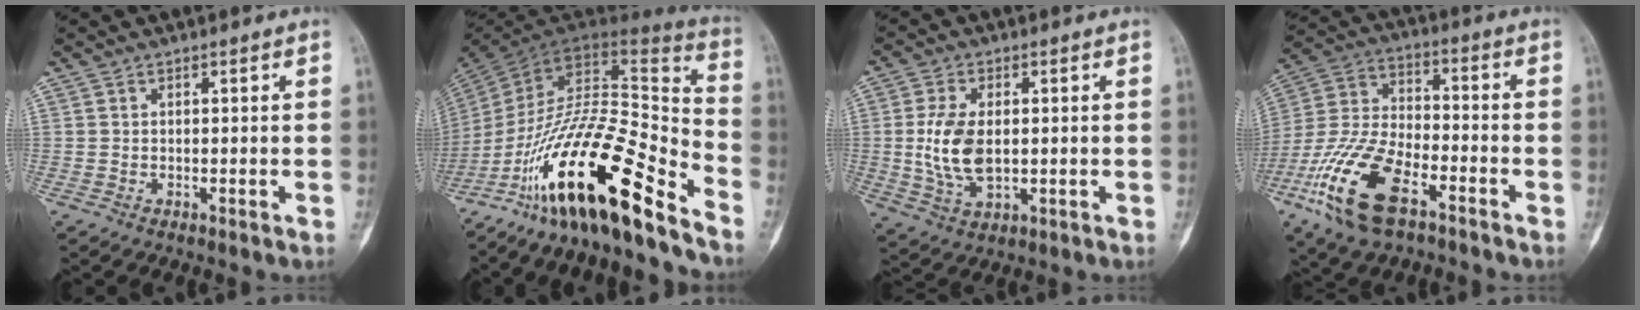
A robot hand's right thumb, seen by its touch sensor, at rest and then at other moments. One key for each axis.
{"total": 27.2, "fx": -17.9, "fy": 6.5, "fz": 19.5, "tx": -0.322, "ty": 0.082, "tz": -0.304}
{"total": 10.0, "fx": 0.2, "fy": 5.6, "fz": 8.3, "tx": -0.168, "ty": -0.007, "tz": 0.010}
{"total": 18.2, "fx": -9.3, "fy": 8.4, "fz": 13.2, "tx": -0.274, "ty": 0.037, "tz": -0.179}